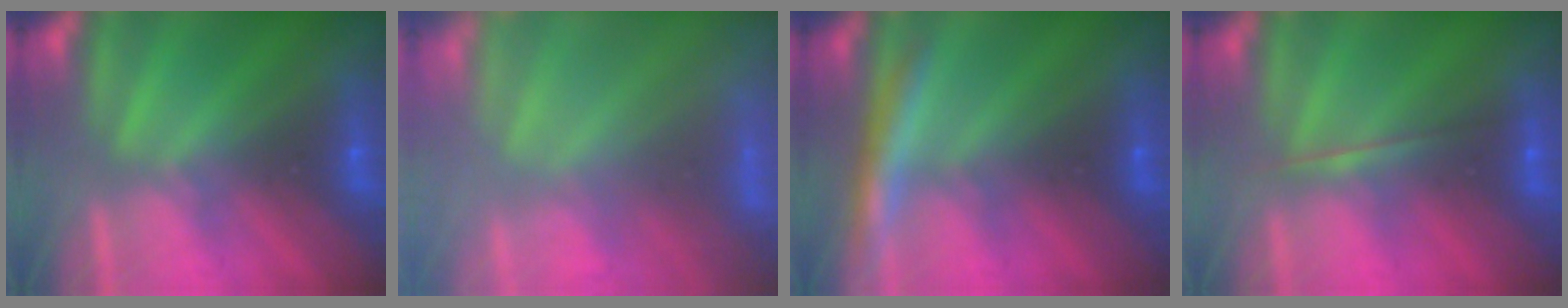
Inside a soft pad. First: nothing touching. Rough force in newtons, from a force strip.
{"total": 7.3}
{"total": 3.7}
{"total": 1.7}